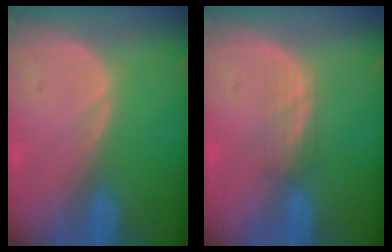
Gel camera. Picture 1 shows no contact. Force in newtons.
{"total": 2.2, "press": 2.2, "slide": 0.4}